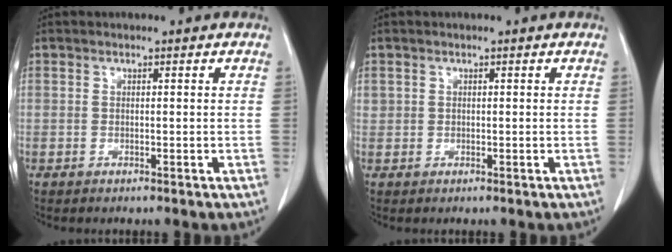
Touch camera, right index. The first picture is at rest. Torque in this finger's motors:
{"motor_torque": [-0.04, 0.02, 0.08, 0.01]}